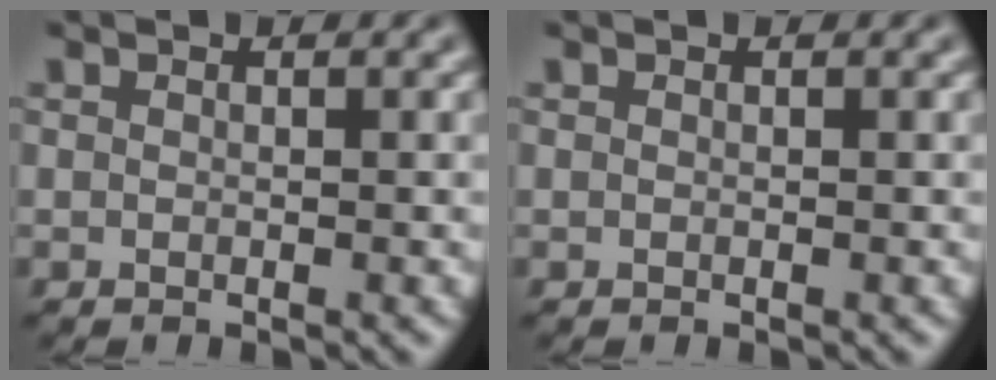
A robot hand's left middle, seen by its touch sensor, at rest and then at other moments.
{"total": 0.0}